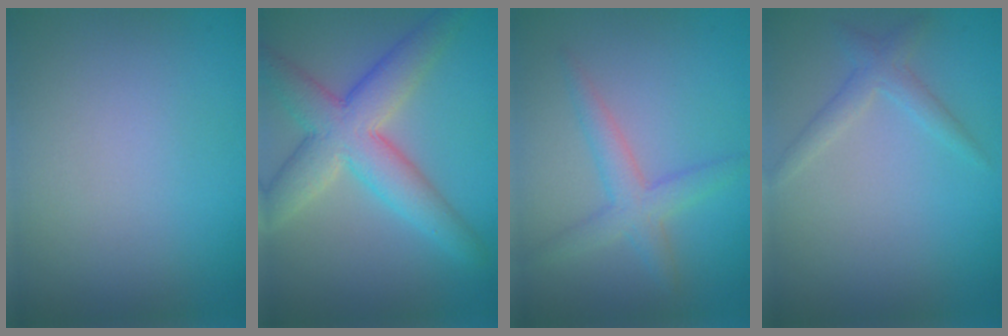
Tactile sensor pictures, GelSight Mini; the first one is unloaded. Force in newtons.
{"total": 6.9, "press": 6.9, "slide": 0.2}
{"total": 2.9, "press": 2.9, "slide": 0.1}
{"total": 1.8, "press": 1.8, "slide": 0.1}